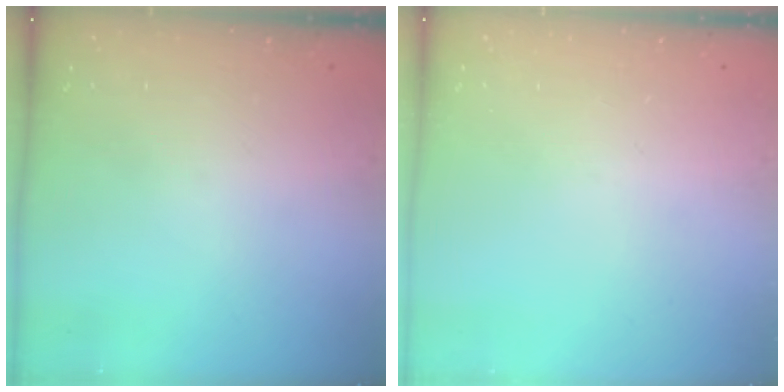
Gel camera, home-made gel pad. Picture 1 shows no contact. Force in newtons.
{"total": 0.0}